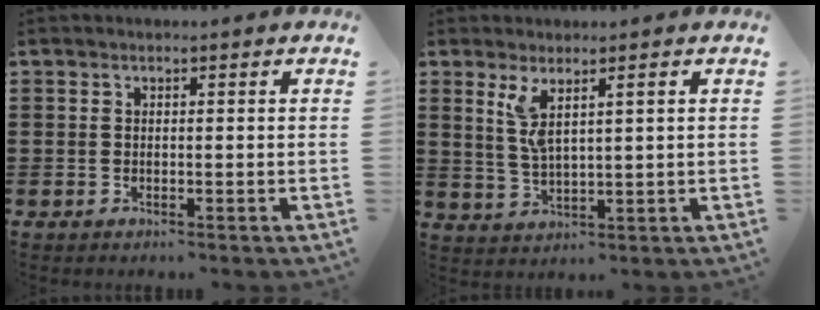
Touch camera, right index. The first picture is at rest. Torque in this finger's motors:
{"motor_torque": [-0.01, 0.18, 0.33, 0.06]}